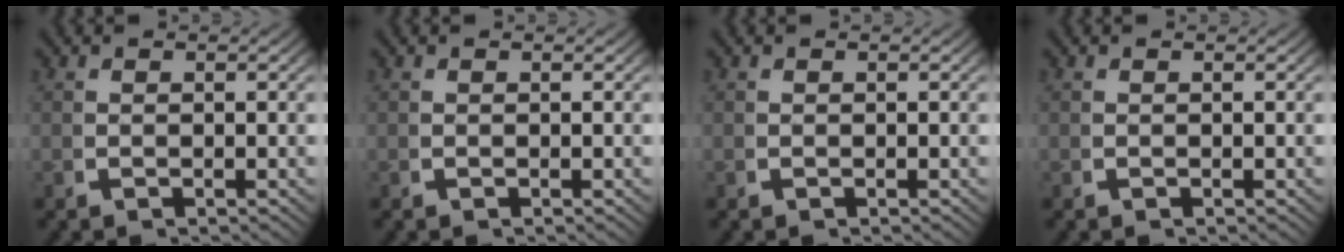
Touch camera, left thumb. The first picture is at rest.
{"total": 0.0}
{"total": 0.0}
{"total": 0.0}